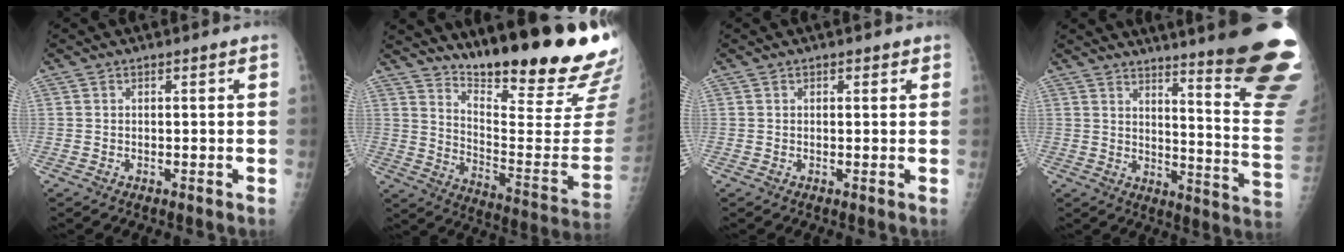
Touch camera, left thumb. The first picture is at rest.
{"total": 24.3, "force": [19.5, 3.2, 14.1], "torque": [-0.188, -0.158, 0.280]}
{"total": 1.1, "force": [0.6, 0.7, 0.5], "torque": [0.003, -0.001, 0.004]}
{"total": 23.9, "force": [18.5, 1.6, 15.1], "torque": [-0.163, -0.162, 0.227]}